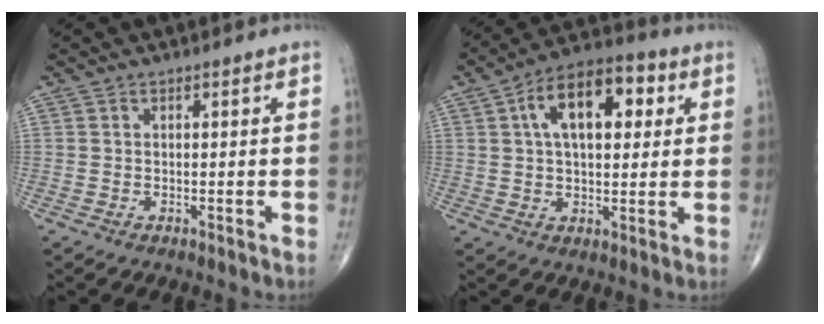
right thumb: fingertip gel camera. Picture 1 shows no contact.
{"total": 14.6, "force": [4.1, 7.7, 11.7], "torque": [-0.163, 0.017, 0.060]}